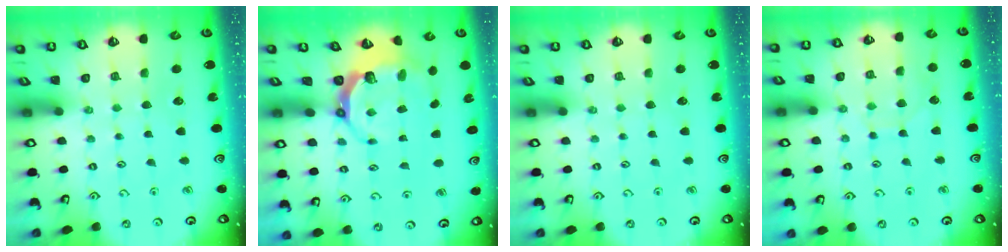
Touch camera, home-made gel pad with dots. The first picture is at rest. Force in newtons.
{"total": 6.9, "press": 5.5, "slide": 4.2}
{"total": 0.0}
{"total": 6.3, "press": 6.3, "slide": 0.5}